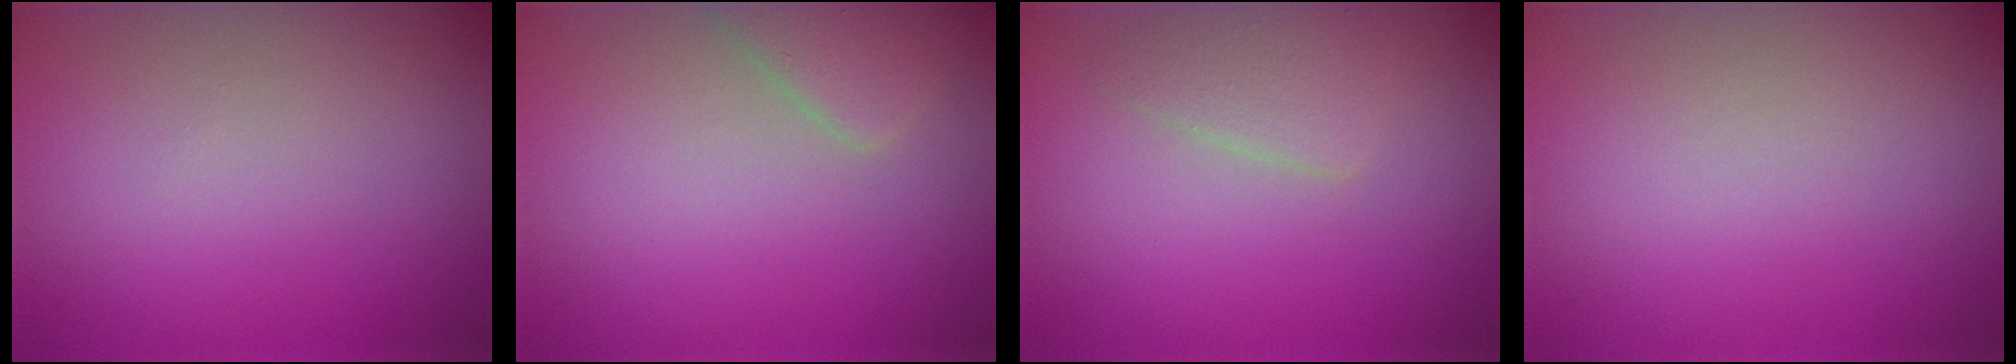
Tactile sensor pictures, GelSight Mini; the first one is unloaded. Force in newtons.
{"total": 1.9, "press": 1.9, "slide": 0.2}
{"total": 2.2, "press": 2.2, "slide": 0.0}
{"total": 0.0}